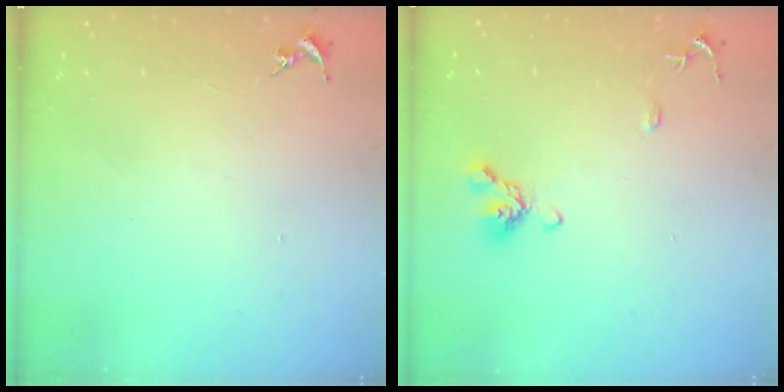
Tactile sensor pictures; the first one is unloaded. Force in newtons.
{"total": 10.4, "press": 10.3, "slide": 1.6}